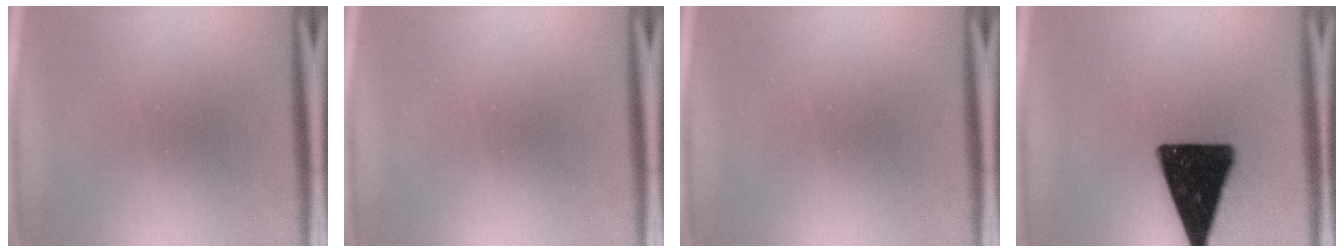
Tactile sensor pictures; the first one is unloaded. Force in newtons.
{"total": 0.0}
{"total": 0.0}
{"total": 19.3}